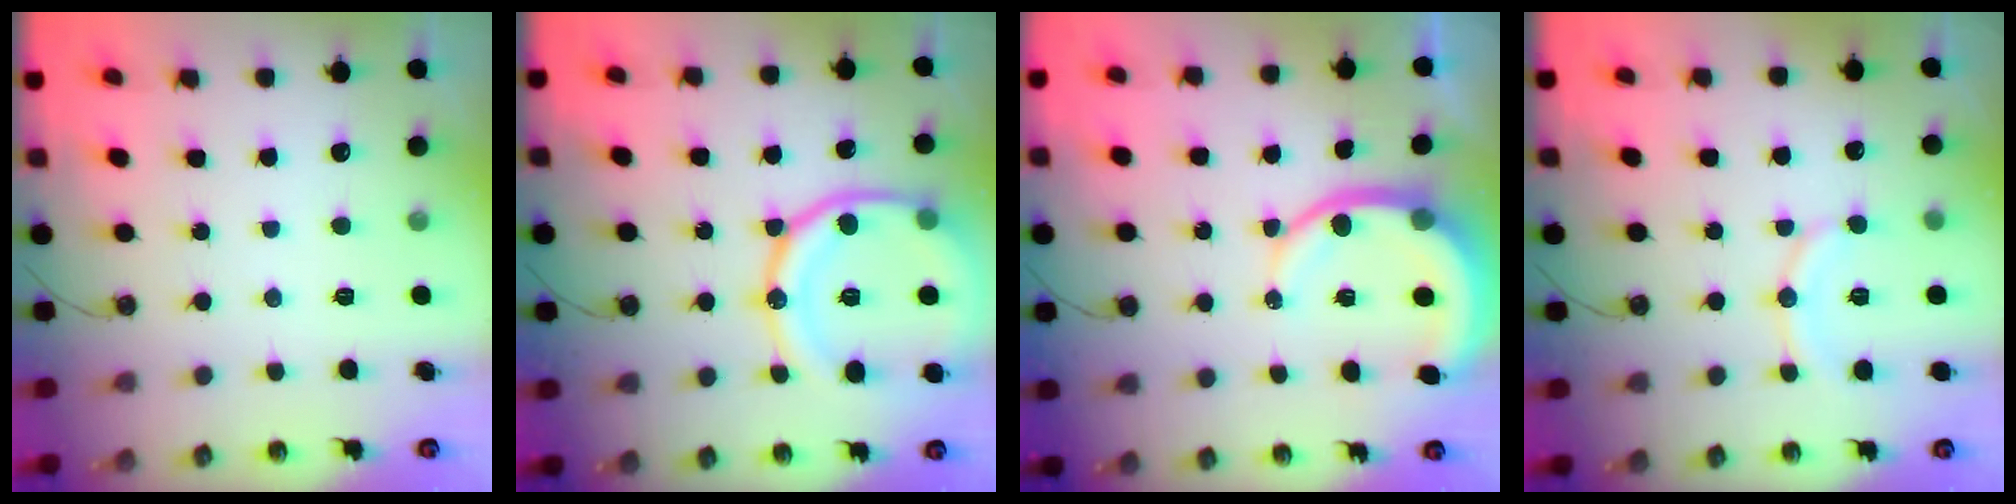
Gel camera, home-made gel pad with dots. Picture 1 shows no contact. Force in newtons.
{"total": 19.6, "press": 19.5, "slide": 2.1}
{"total": 9.6, "press": 9.5, "slide": 1.4}
{"total": 9.4, "press": 9.3, "slide": 1.0}